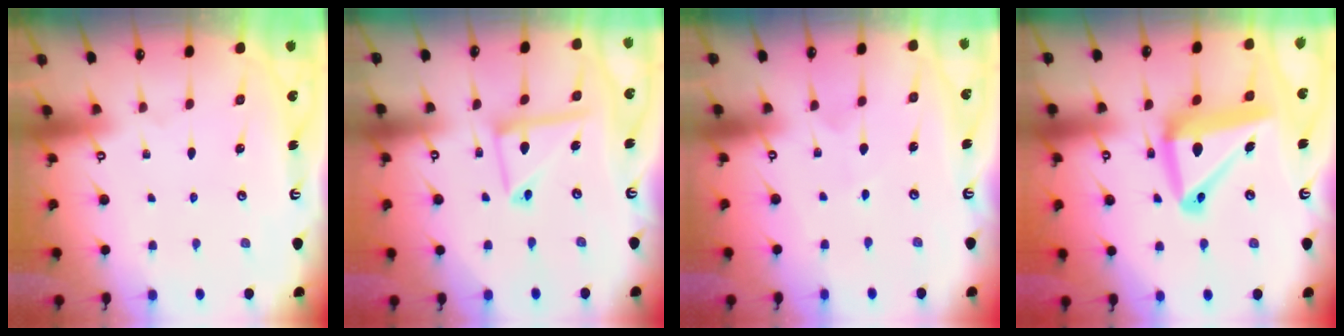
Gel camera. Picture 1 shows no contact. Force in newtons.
{"total": 11.0, "press": 11.0, "slide": 0.9}
{"total": 2.2, "press": 2.2, "slide": 0.2}
{"total": 16.6, "press": 16.5, "slide": 2.1}